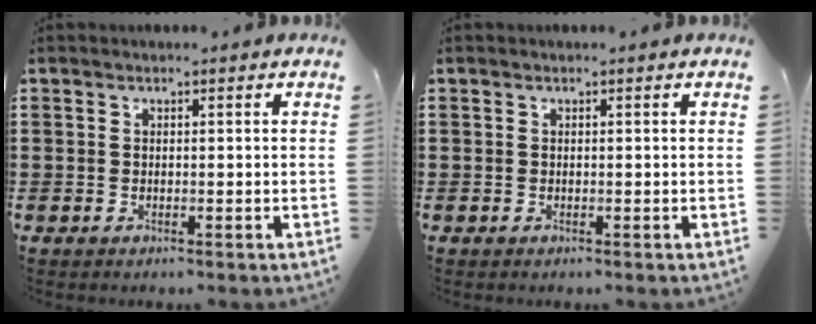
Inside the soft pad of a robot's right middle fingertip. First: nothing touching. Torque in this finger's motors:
{"motor_torque": [-0.02, -0.08, -0.01, 0.00]}